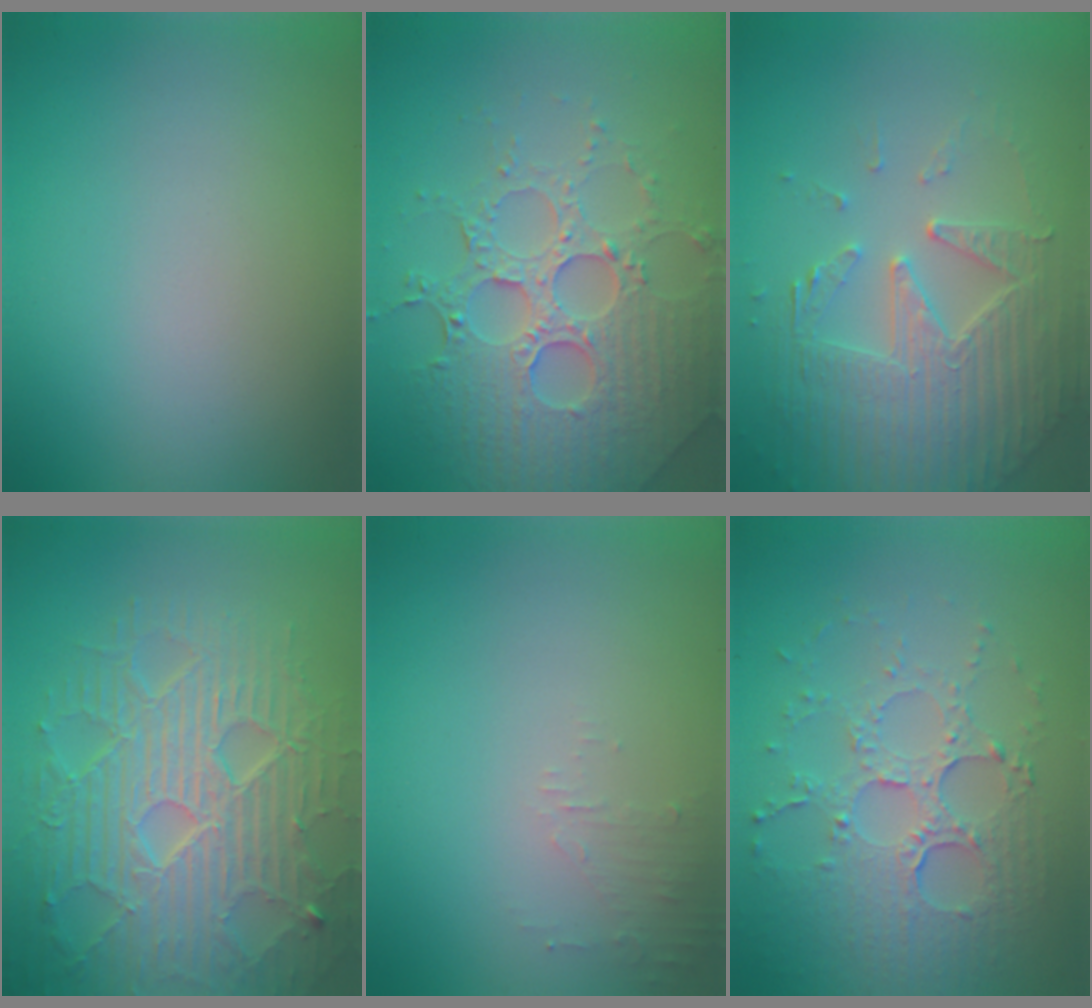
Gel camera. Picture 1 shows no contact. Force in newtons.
{"total": 7.0, "press": 5.4, "slide": 4.6}
{"total": 5.7, "press": 4.7, "slide": 3.3}
{"total": 8.8, "press": 6.3, "slide": 6.2}
{"total": 1.3, "press": 1.2, "slide": 0.3}
{"total": 5.6, "press": 3.9, "slide": 4.0}